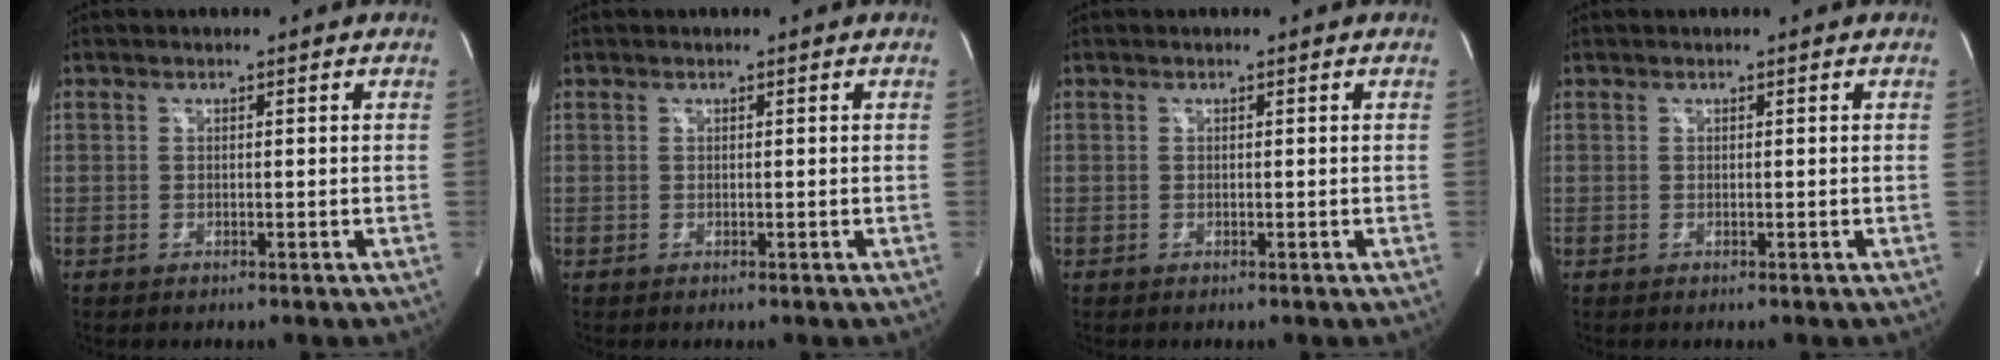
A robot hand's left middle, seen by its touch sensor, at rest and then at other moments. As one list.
[{"total": 0.0}, {"total": 0.0}, {"total": 0.0}]